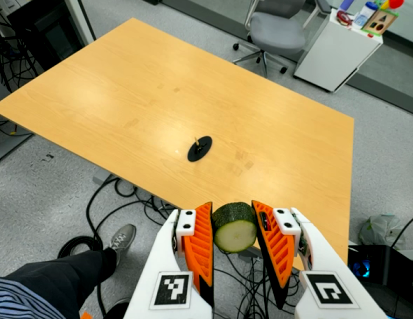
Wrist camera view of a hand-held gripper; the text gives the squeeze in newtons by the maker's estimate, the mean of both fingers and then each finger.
{"total": 10.9, "left": 10.1, "right": 11.8}